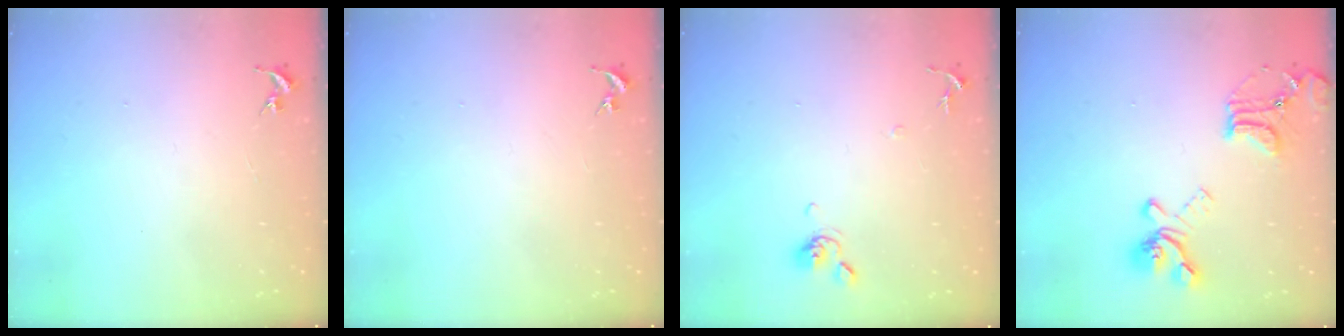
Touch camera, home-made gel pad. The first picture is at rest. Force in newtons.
{"total": 0.0}
{"total": 7.3, "press": 7.3, "slide": 0.8}
{"total": 18.2, "press": 18.1, "slide": 1.7}